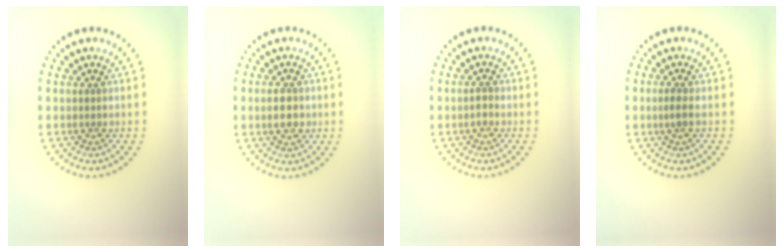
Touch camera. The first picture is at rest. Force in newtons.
{"total": 2.2, "press": 2.2, "slide": 0.1}
{"total": 0.9, "press": 0.9, "slide": 0.2}
{"total": 1.2, "press": 1.0, "slide": 0.6}